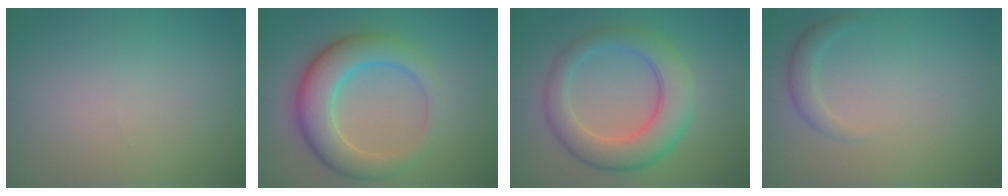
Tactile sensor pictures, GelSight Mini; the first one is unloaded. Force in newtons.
{"total": 6.7, "press": 6.7, "slide": 0.2}
{"total": 6.5, "press": 6.5, "slide": 0.1}
{"total": 1.6, "press": 1.6, "slide": 0.1}